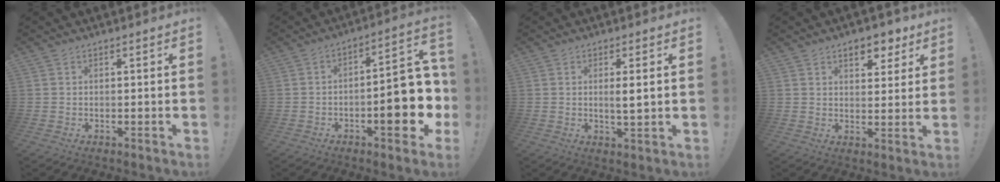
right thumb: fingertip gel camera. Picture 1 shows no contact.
{"total": 16.8, "force": [-4.7, 6.2, 14.9], "torque": [-0.167, 0.021, -0.067]}
{"total": 3.6, "force": [0.6, 0.3, 3.5], "torque": [-0.051, -0.012, 0.005]}
{"total": 7.8, "force": [4.6, 4.5, 4.4], "torque": [-0.048, -0.019, 0.080]}